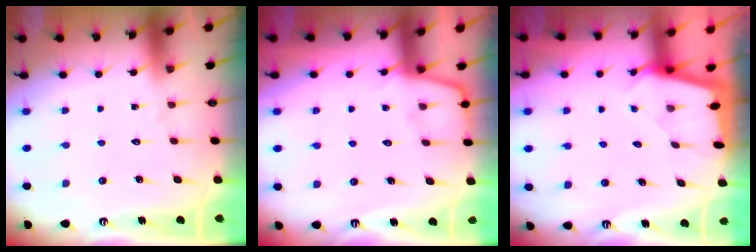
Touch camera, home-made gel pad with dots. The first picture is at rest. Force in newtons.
{"total": 3.0, "press": 3.0, "slide": 0.3}
{"total": 1.9, "press": 1.9, "slide": 0.1}